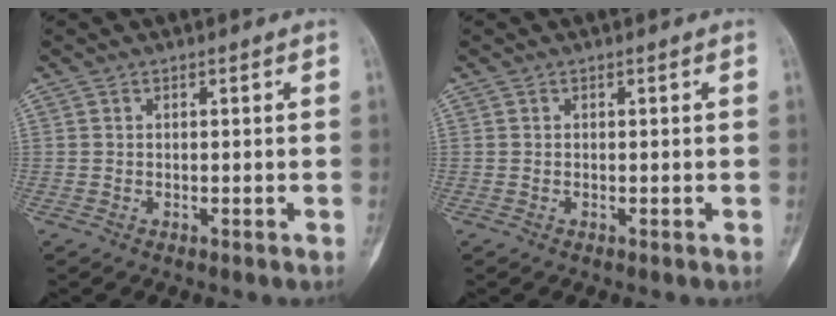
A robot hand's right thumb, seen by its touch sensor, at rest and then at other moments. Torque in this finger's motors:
{"motor_torque": [0.14, 0.07, 0.08, 0.01, 0.01]}